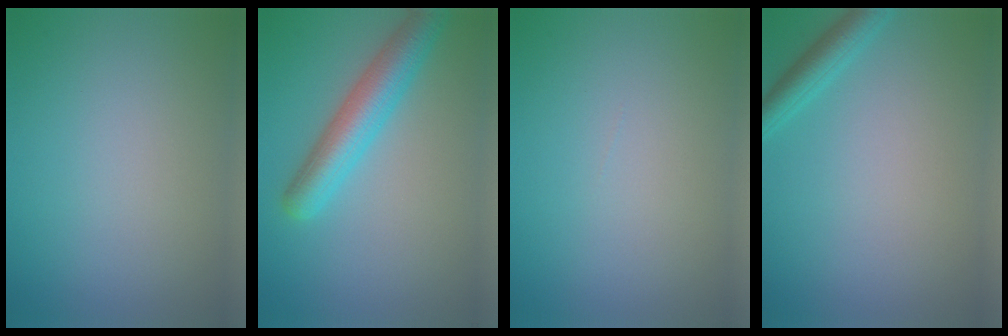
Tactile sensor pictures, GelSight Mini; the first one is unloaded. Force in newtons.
{"total": 5.1, "press": 5.1, "slide": 0.2}
{"total": 0.0}
{"total": 2.3, "press": 2.3, "slide": 0.1}